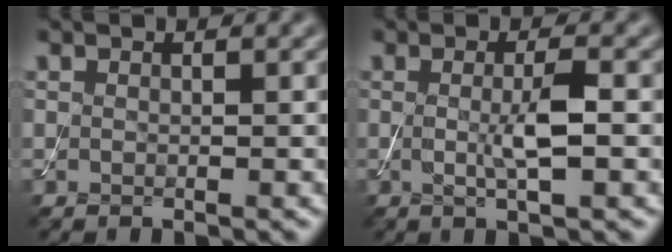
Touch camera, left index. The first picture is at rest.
{"total": 3.0, "force": [-0.1, 0.4, 2.9], "torque": [-0.057, -0.006, -0.001]}